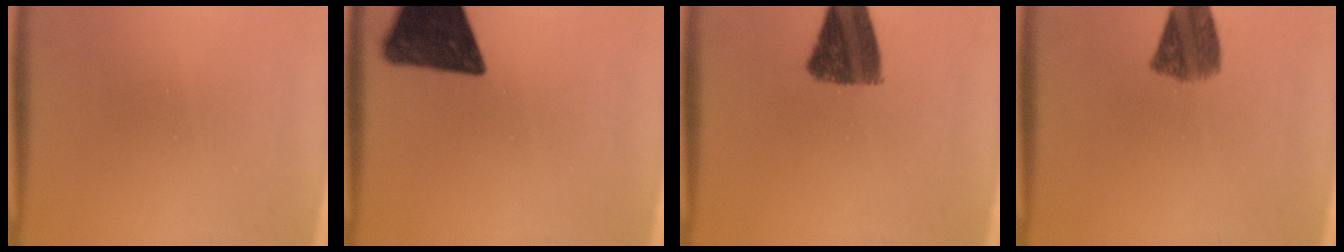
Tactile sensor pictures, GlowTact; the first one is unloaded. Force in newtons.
{"total": 14.3}
{"total": 11.0}
{"total": 7.3}